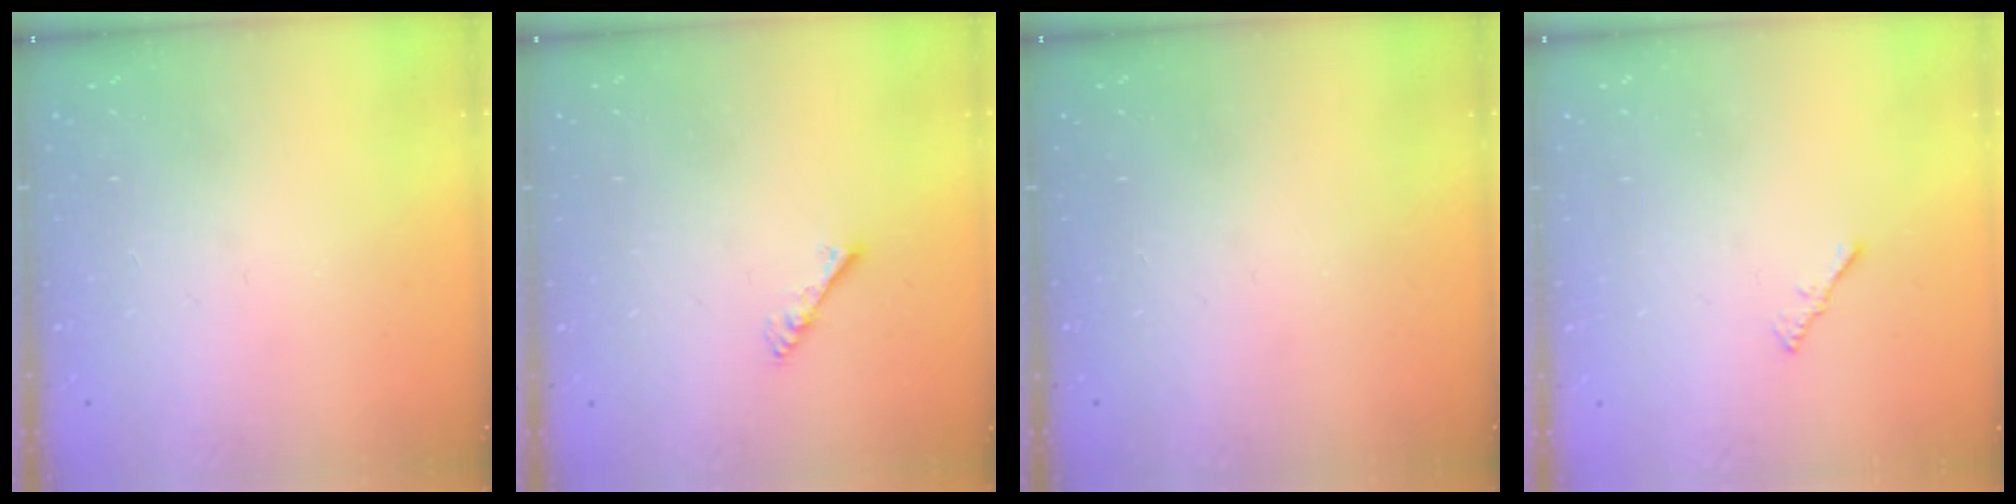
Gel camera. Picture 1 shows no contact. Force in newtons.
{"total": 3.5, "press": 3.5, "slide": 0.6}
{"total": 0.0}
{"total": 0.7, "press": 0.6, "slide": 0.3}